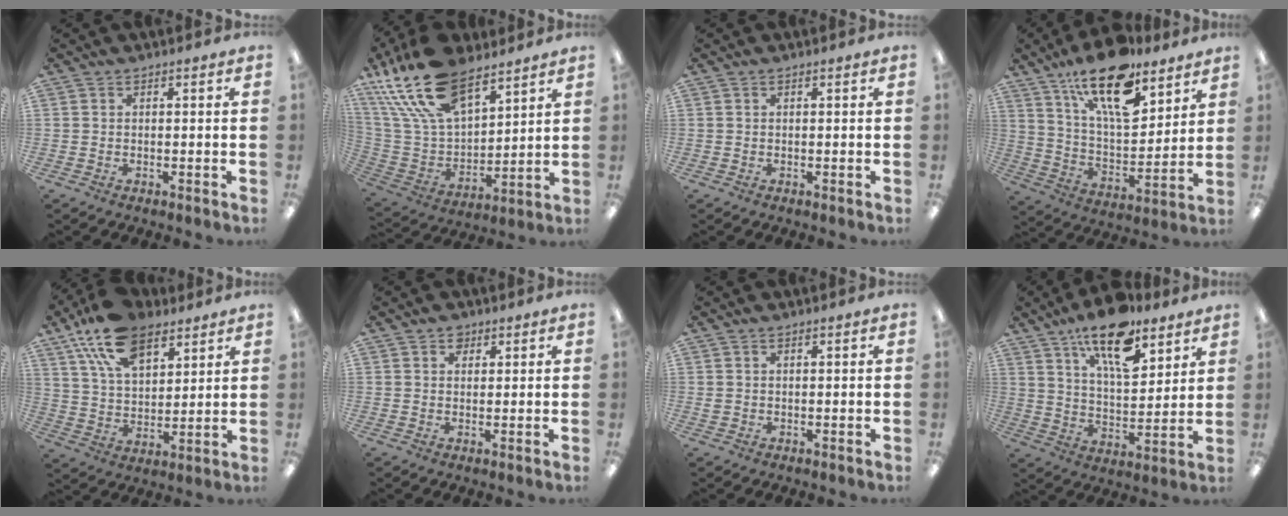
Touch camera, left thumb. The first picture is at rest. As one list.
[{"total": 23.1, "force": [15.3, 11.1, 13.3], "torque": [-0.286, -0.075, 0.278]}, {"total": 0.0}, {"total": 19.9, "force": [13.3, 7.9, 12.5], "torque": [-0.203, -0.075, 0.226]}, {"total": 17.0, "force": [10.6, 9.3, 9.4], "torque": [-0.174, -0.036, 0.196]}, {"total": 2.6, "force": [1.6, 1.8, 0.9], "torque": [-0.004, -0.003, 0.026]}, {"total": 1.0, "force": [0.4, 0.7, 0.5], "torque": [-0.011, 0.004, 0.007]}, {"total": 16.4, "force": [11.2, 6.6, 10.0], "torque": [-0.163, -0.053, 0.189]}]